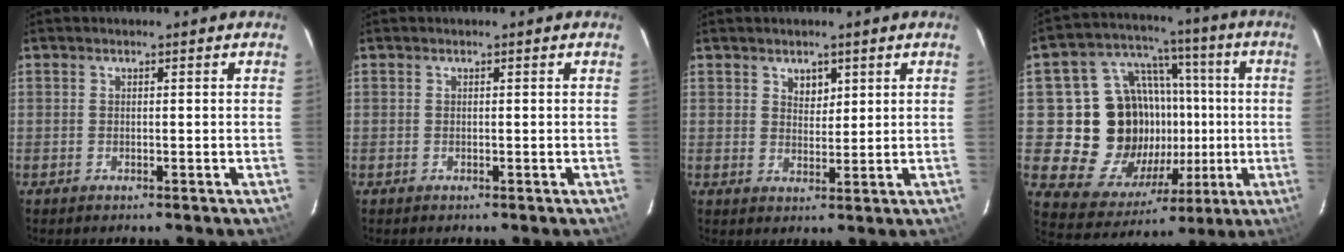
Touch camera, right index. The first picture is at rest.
{"total": 0.0}
{"total": 3.1, "force": [1.8, 2.1, 1.4], "torque": [-0.016, 0.004, 0.032]}
{"total": 19.1, "force": [-1.1, 16.1, 10.1], "torque": [-0.203, 0.036, 0.004]}